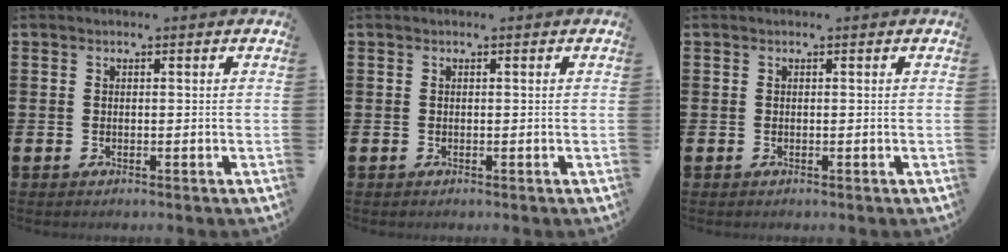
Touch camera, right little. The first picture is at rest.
{"total": 0.0}
{"total": 0.0}